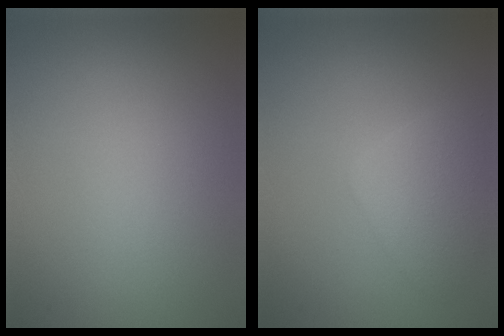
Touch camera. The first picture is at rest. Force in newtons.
{"total": 2.8, "press": 2.8, "slide": 0.0}